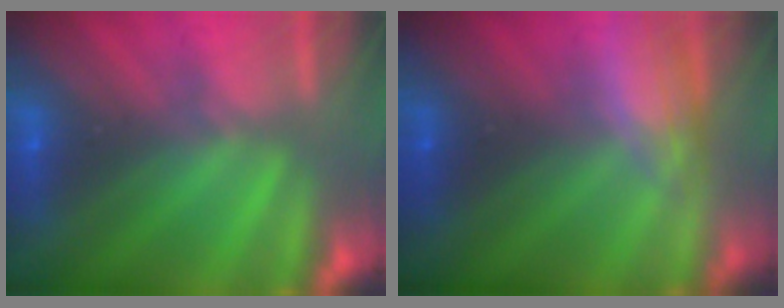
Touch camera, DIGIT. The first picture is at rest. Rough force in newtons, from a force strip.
{"total": 2.9}